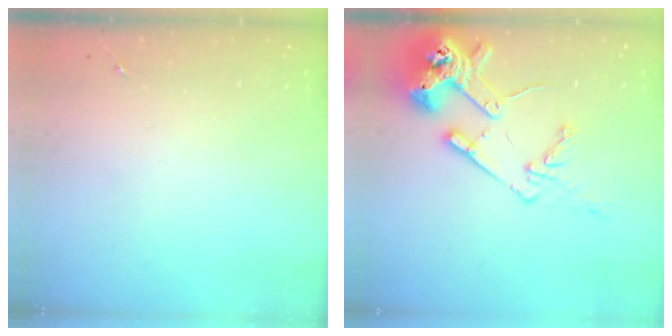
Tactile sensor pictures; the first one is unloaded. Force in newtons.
{"total": 16.9, "press": 16.8, "slide": 1.8}